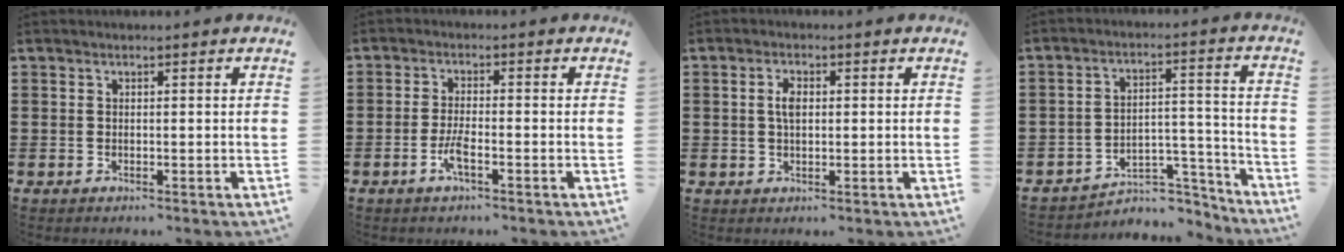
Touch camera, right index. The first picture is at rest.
{"total": 3.3, "force": [-1.6, 0.6, 2.8], "torque": [-0.061, -0.002, -0.034]}
{"total": 2.9, "force": [0.4, 1.4, 2.6], "torque": [-0.053, 0.009, 0.005]}
{"total": 5.5, "force": [-4.9, 2.0, 1.7], "torque": [-0.027, 0.016, -0.096]}